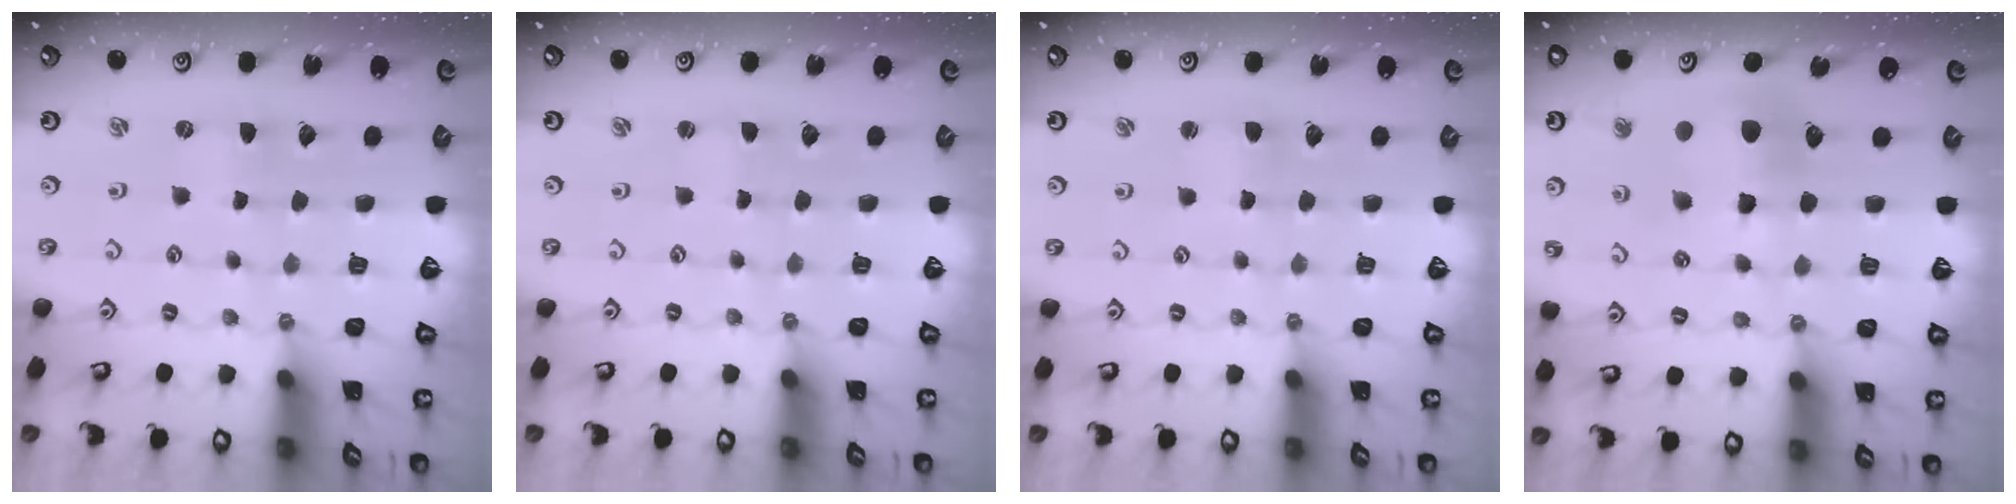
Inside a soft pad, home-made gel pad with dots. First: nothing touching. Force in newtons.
{"total": 0.0}
{"total": 1.5, "press": 1.5, "slide": 0.3}
{"total": 11.1, "press": 11.0, "slide": 1.6}